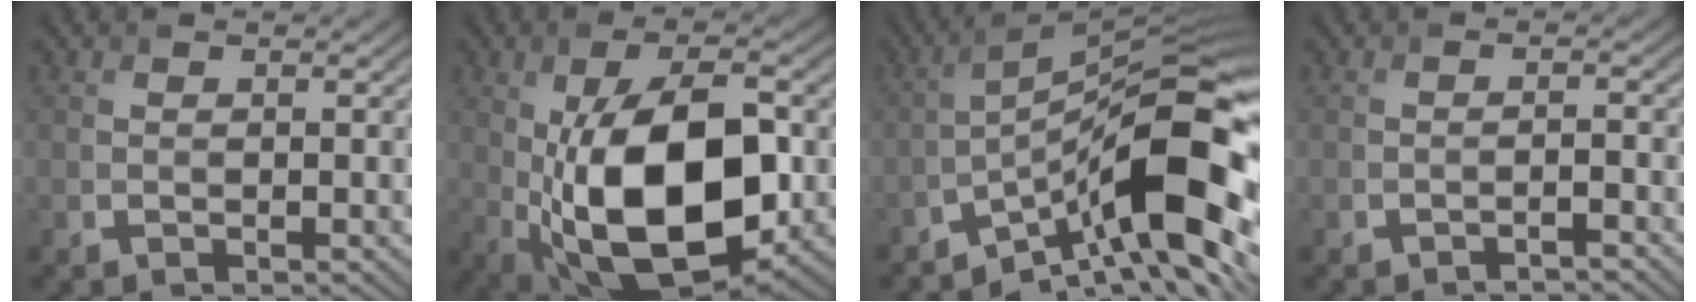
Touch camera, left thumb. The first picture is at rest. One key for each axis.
{"total": 16.6, "fx": -1.9, "fy": 8.5, "fz": 14.1, "tx": -0.254, "ty": -0.014, "tz": -0.030}
{"total": 14.0, "fx": -6.6, "fy": 4.1, "fz": 11.6, "tx": -0.183, "ty": 0.003, "tz": -0.120}
{"total": 1.2, "fx": -1.1, "fy": 0.1, "fz": 0.5, "tx": -0.004, "ty": 0.008, "tz": -0.025}